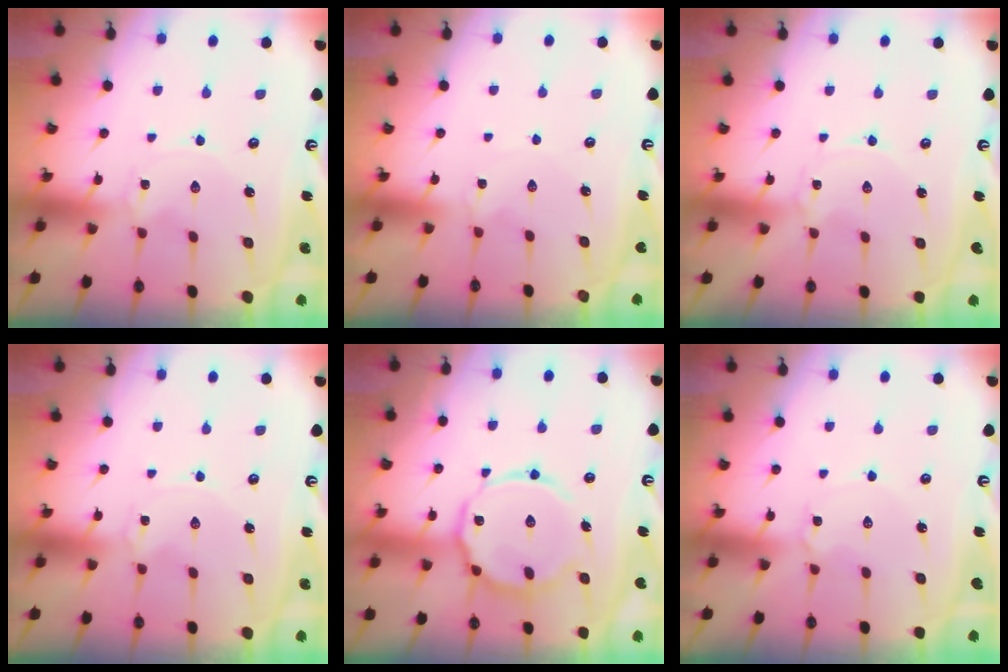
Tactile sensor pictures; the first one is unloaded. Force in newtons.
{"total": 0.0}
{"total": 0.0}
{"total": 0.0}
{"total": 14.9, "press": 14.9, "slide": 1.3}
{"total": 2.8, "press": 2.8, "slide": 0.3}